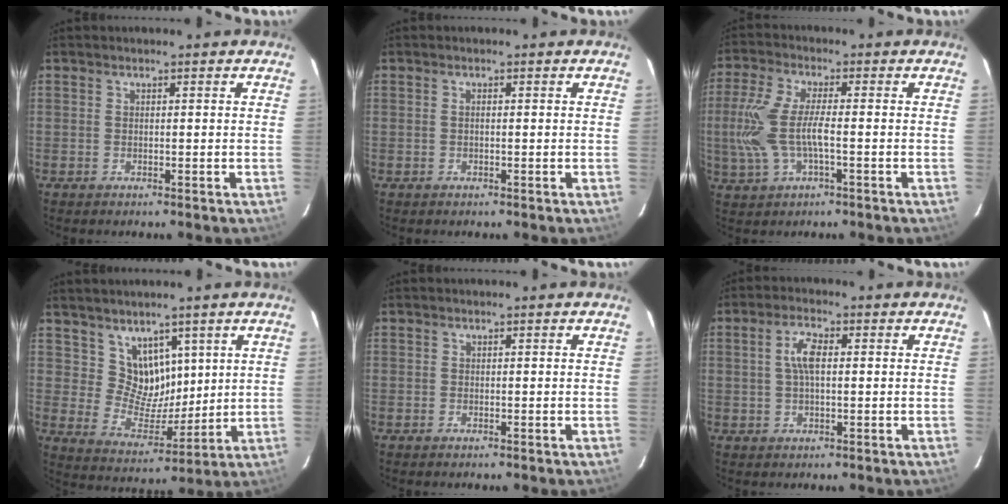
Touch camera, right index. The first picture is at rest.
{"total": 0.5, "force": [0.1, 0.2, 0.5], "torque": [-0.010, 0.004, 0.002]}
{"total": 10.2, "force": [-1.5, 3.2, 9.6], "torque": [-0.211, -0.003, -0.028]}
{"total": 8.5, "force": [4.8, 6.4, 2.8], "torque": [-0.041, 0.002, 0.103]}
{"total": 0.0}
{"total": 4.4, "force": [0.6, 1.7, 4.0], "torque": [-0.081, 0.010, 0.012]}